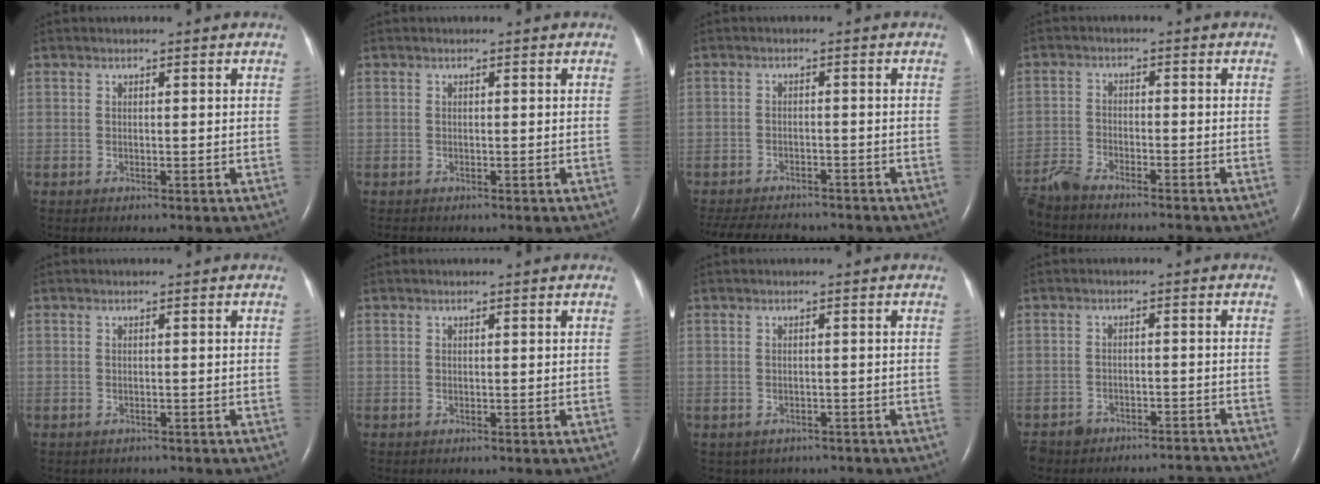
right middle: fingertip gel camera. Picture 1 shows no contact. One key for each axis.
{"total": 1.0, "fx": -0.8, "fy": 0.3, "fz": 0.4, "tx": -0.009, "ty": -0.002, "tz": -0.009}
{"total": 11.9, "fx": -10.5, "fy": 3.5, "fz": 4.3, "tx": -0.092, "ty": -0.007, "tz": -0.144}
{"total": 6.8, "fx": -6.4, "fy": 0.3, "fz": 2.1, "tx": -0.040, "ty": -0.013, "tz": -0.112}
{"total": 1.2, "fx": -1.0, "fy": 0.7, "fz": 0.1, "tx": -0.010, "ty": 0.000, "tz": -0.012}
{"total": 0.0}
{"total": 4.4, "fx": -3.5, "fy": 2.6, "fz": 0.6, "tx": -0.003, "ty": 0.012, "tz": -0.039}
{"total": 7.2, "fx": -7.0, "fy": 1.8, "fz": 0.0, "tx": 0.005, "ty": 0.015, "tz": -0.100}